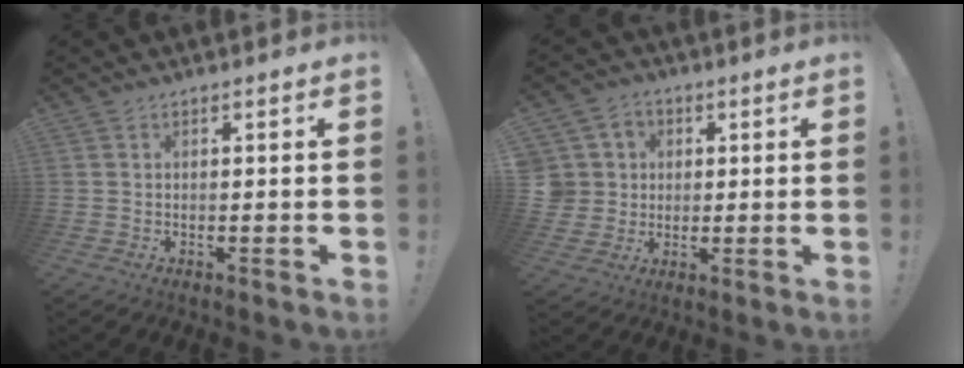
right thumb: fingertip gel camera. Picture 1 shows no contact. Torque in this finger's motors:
{"motor_torque": [1.06, 1.13, 0.27, 0.08, 0.31]}